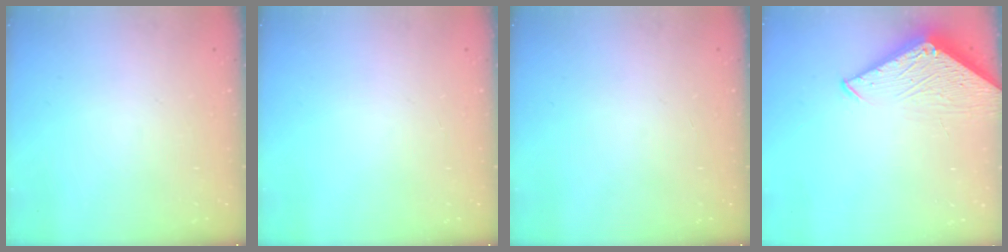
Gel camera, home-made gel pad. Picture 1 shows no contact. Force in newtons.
{"total": 0.0}
{"total": 0.0}
{"total": 4.6, "press": 4.6, "slide": 0.5}